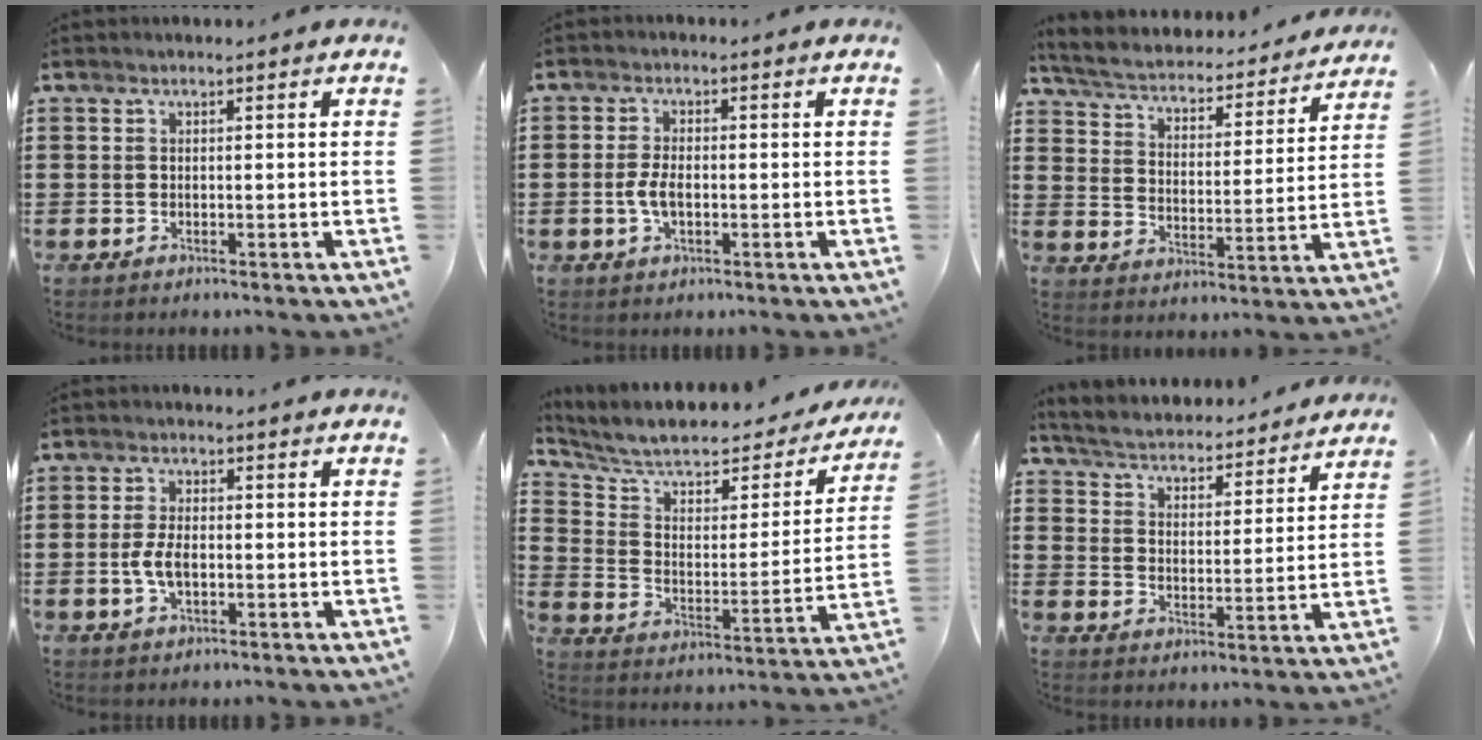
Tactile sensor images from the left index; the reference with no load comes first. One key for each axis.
{"total": 3.8, "fx": -0.7, "fy": 1.7, "fz": 3.3, "tx": -0.083, "ty": -0.005, "tz": -0.018}
{"total": 3.6, "fx": 3.5, "fy": 0.4, "fz": 0.9, "tx": -0.038, "ty": -0.030, "tz": 0.051}
{"total": 4.3, "fx": -0.6, "fy": 2.0, "fz": 3.8, "tx": -0.090, "ty": -0.003, "tz": -0.017}
{"total": 7.7, "fx": 6.2, "fy": 2.8, "fz": 3.6, "tx": -0.092, "ty": -0.040, "tz": 0.102}
{"total": 3.8, "fx": 3.8, "fy": -0.1, "fz": 0.2, "tx": -0.026, "ty": -0.033, "tz": 0.059}